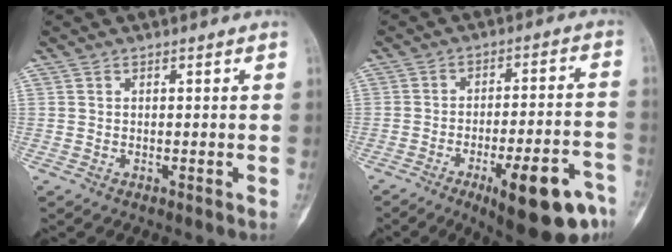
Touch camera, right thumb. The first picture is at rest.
{"total": 17.8, "force": [-9.3, 4.9, 14.3], "torque": [-0.155, 0.049, -0.122]}